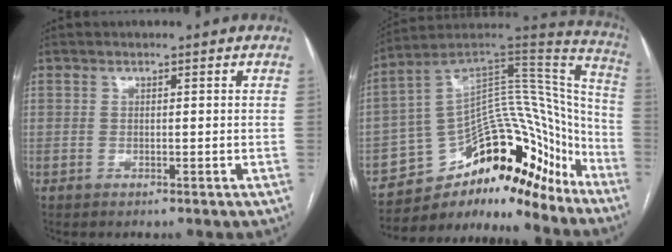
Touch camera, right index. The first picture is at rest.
{"total": 22.2, "force": [-16.8, 10.2, 10.4], "torque": [-0.119, 0.084, -0.252]}